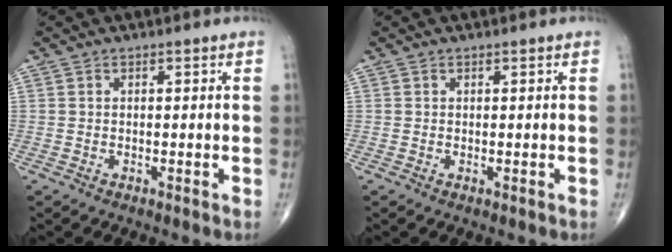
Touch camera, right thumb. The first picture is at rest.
{"total": 0.0}